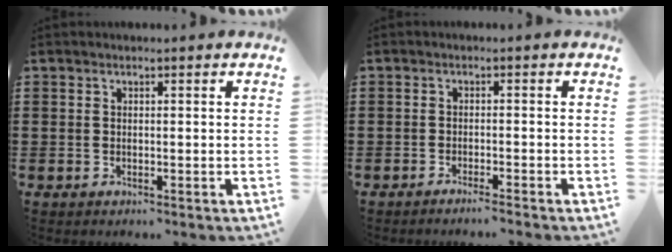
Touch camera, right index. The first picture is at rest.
{"total": 1.6, "force": [-1.5, -0.3, 0.4], "torque": [-0.007, 0.000, -0.029]}